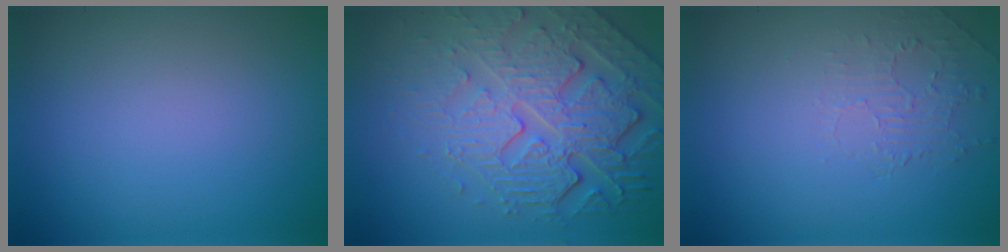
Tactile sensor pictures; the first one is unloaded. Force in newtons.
{"total": 6.8, "press": 5.5, "slide": 4.0}
{"total": 1.9, "press": 0.3, "slide": 1.9}